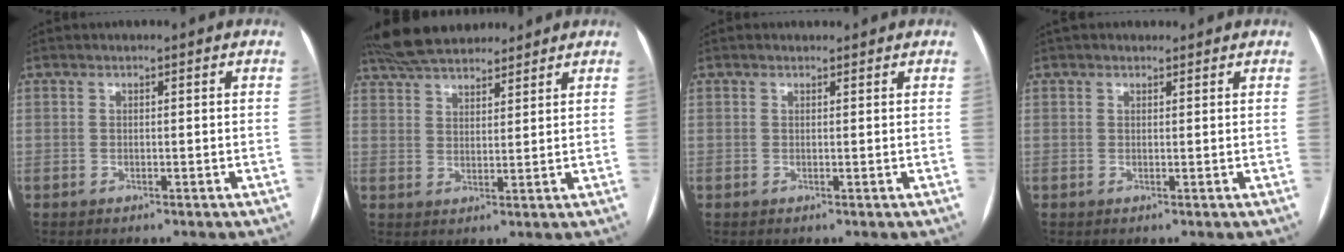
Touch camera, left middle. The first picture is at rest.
{"total": 11.6, "force": [10.3, 3.2, 4.3], "torque": [-0.077, 0.037, 0.174]}
{"total": 0.9, "force": [0.8, 0.4, 0.0], "torque": [-0.006, 0.007, 0.012]}
{"total": 2.0, "force": [1.7, 0.9, 0.4], "torque": [-0.006, 0.022, 0.025]}